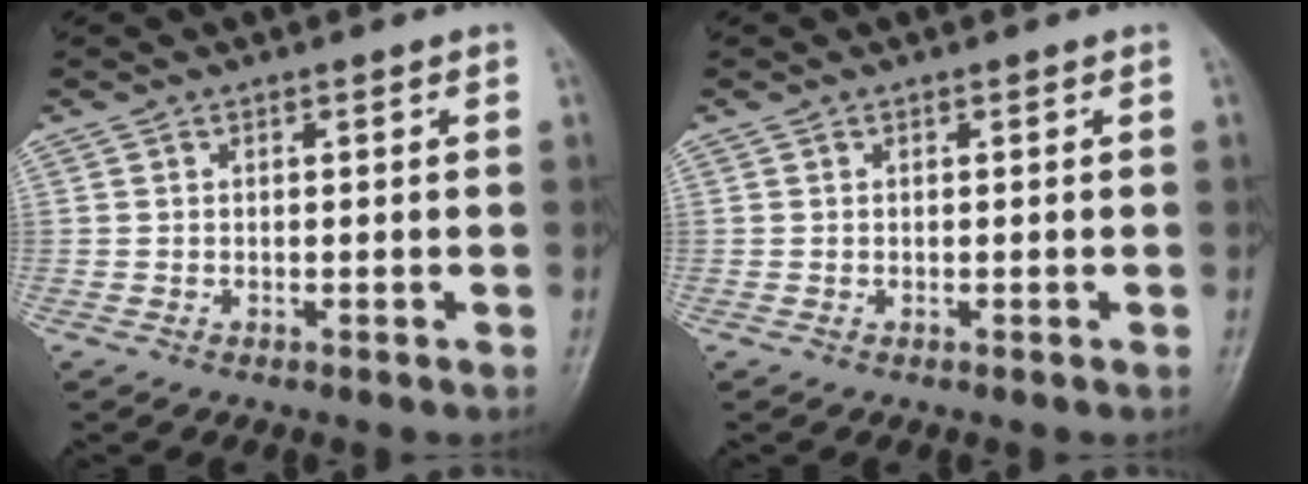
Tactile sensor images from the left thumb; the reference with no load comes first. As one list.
[{"total": 0.0}]